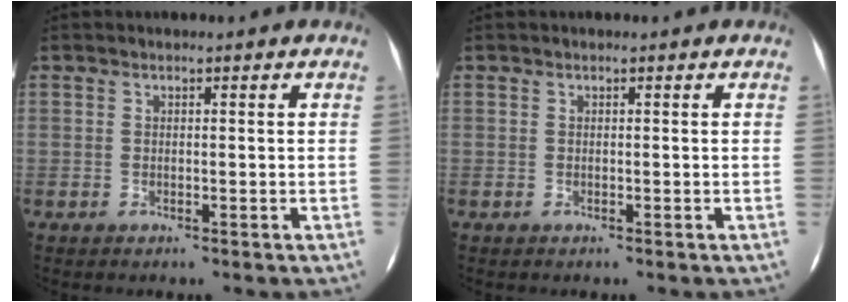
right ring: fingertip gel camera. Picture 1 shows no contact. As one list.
[{"total": 0.0}]